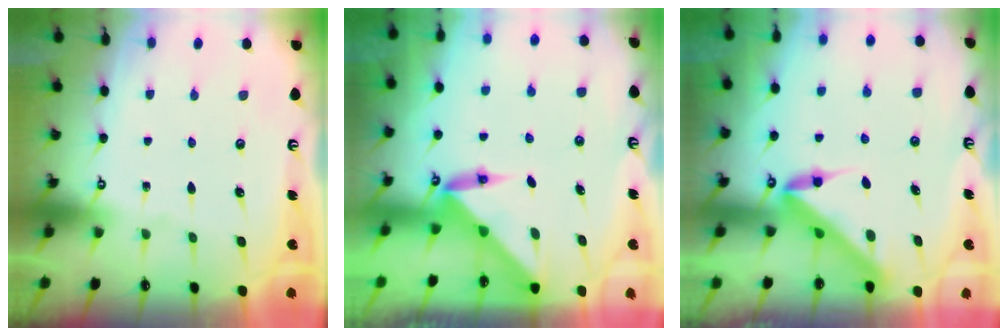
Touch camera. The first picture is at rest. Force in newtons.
{"total": 3.9, "press": 3.9, "slide": 0.4}
{"total": 4.6, "press": 4.6, "slide": 0.4}